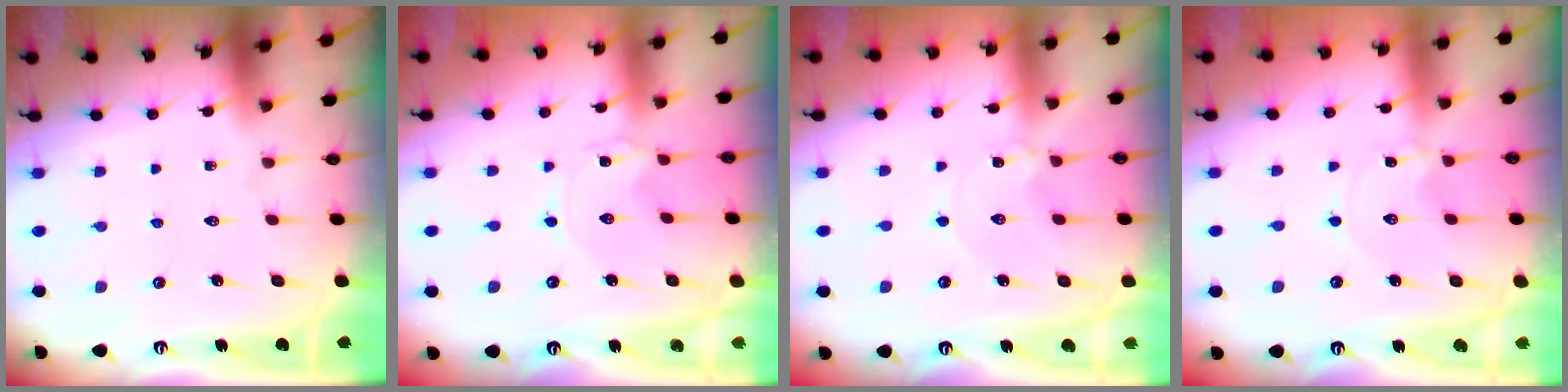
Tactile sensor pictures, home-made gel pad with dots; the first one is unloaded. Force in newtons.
{"total": 0.0}
{"total": 2.2, "press": 2.2, "slide": 0.2}
{"total": 0.6, "press": 0.5, "slide": 0.1}